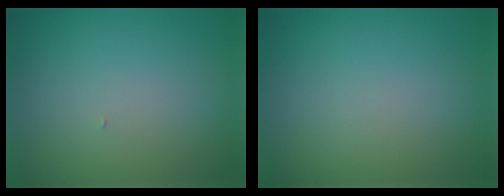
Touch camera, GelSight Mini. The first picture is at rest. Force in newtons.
{"total": 0.0}